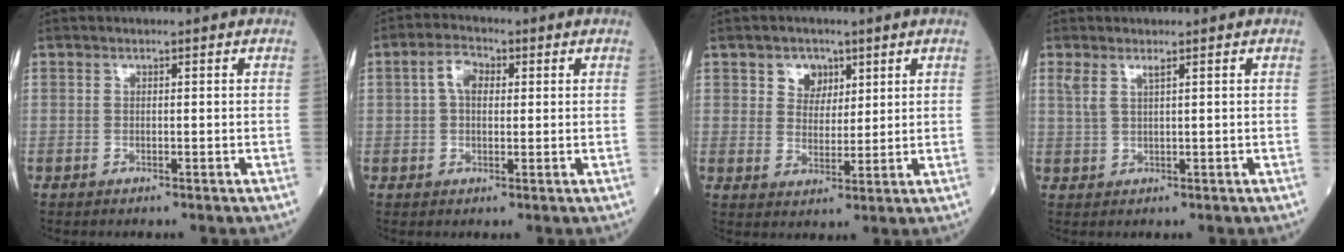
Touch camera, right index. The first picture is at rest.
{"total": 4.2, "force": [1.0, 2.5, 3.3], "torque": [-0.066, 0.016, 0.017]}
{"total": 4.4, "force": [2.3, 3.4, 1.7], "torque": [-0.025, 0.007, 0.041]}
{"total": 2.3, "force": [1.4, 0.2, 1.8], "torque": [-0.049, 0.010, 0.035]}